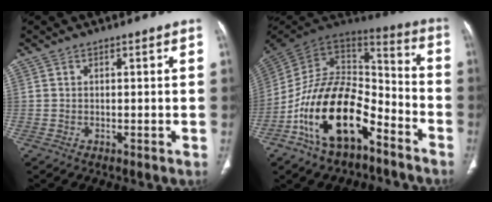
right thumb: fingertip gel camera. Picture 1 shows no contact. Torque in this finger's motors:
{"motor_torque": [2.32, 2.69, 2.07, -0.70, 0.40]}